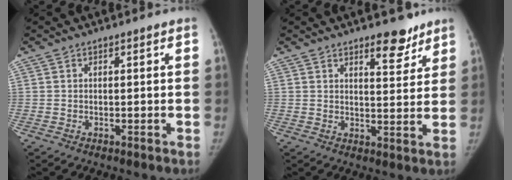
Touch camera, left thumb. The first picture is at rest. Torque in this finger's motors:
{"motor_torque": [0.05, -0.44, 1.16, -0.63, 0.15]}